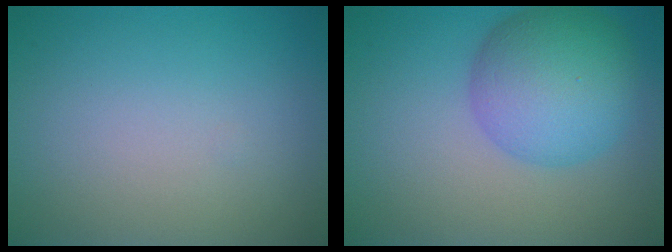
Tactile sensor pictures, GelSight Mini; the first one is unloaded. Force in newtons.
{"total": 7.5, "press": 7.5, "slide": 0.4}